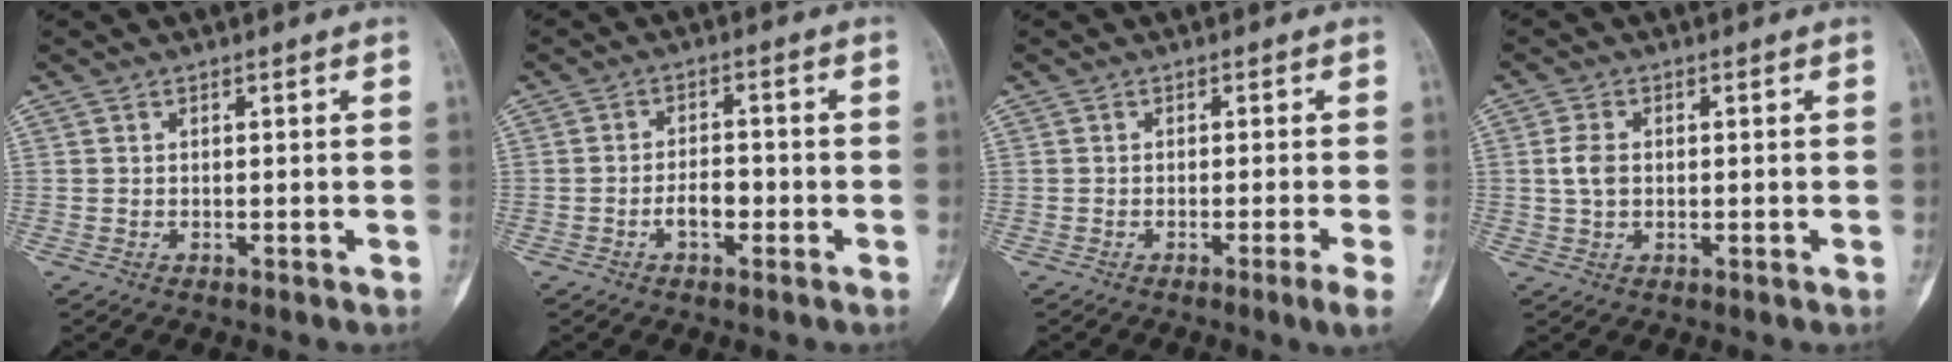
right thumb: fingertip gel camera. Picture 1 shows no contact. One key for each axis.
{"total": 3.9, "fx": -1.5, "fy": 2.0, "fz": 3.0, "tx": -0.046, "ty": 0.016, "tz": -0.027}
{"total": 2.7, "fx": -1.2, "fy": -0.7, "fz": 2.3, "tx": -0.048, "ty": -0.006, "tz": -0.023}
{"total": 3.5, "fx": 0.2, "fy": 2.4, "fz": 2.6, "tx": -0.052, "ty": 0.005, "tz": 0.003}